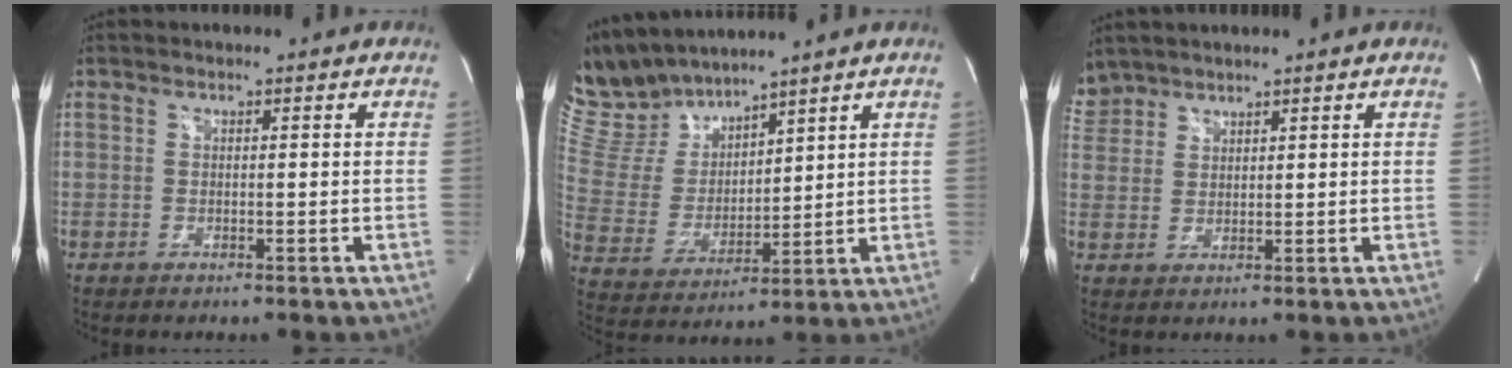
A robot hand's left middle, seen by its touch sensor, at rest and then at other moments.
{"total": 11.9, "force": [11.2, 2.8, 2.9], "torque": [-0.084, 0.016, 0.240]}
{"total": 4.2, "force": [3.8, 1.8, -0.2], "torque": [-0.001, 0.016, 0.083]}